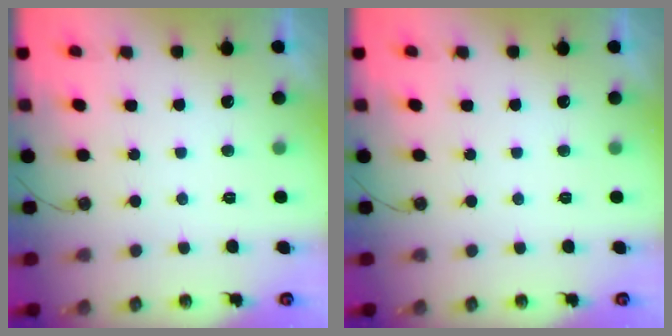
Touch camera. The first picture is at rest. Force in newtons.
{"total": 0.0}